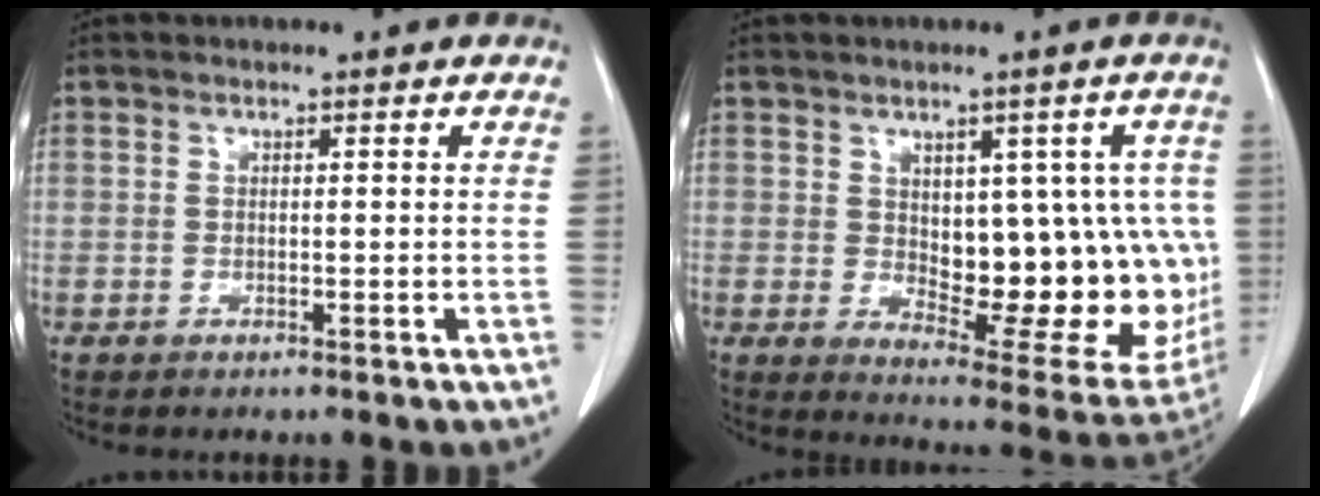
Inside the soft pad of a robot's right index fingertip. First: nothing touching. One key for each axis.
{"total": 17.6, "fx": 0.1, "fy": 8.1, "fz": 15.6, "tx": -0.163, "ty": 0.005, "tz": 0.031}